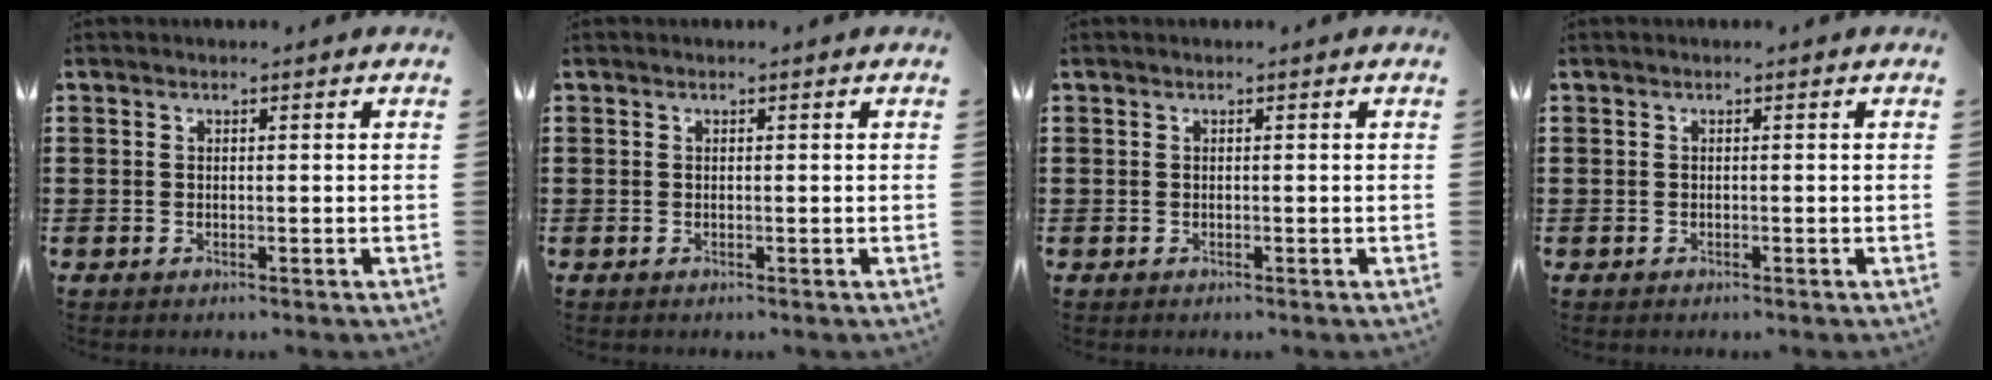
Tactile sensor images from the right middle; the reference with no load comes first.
{"total": 0.0}
{"total": 0.0}
{"total": 0.0}